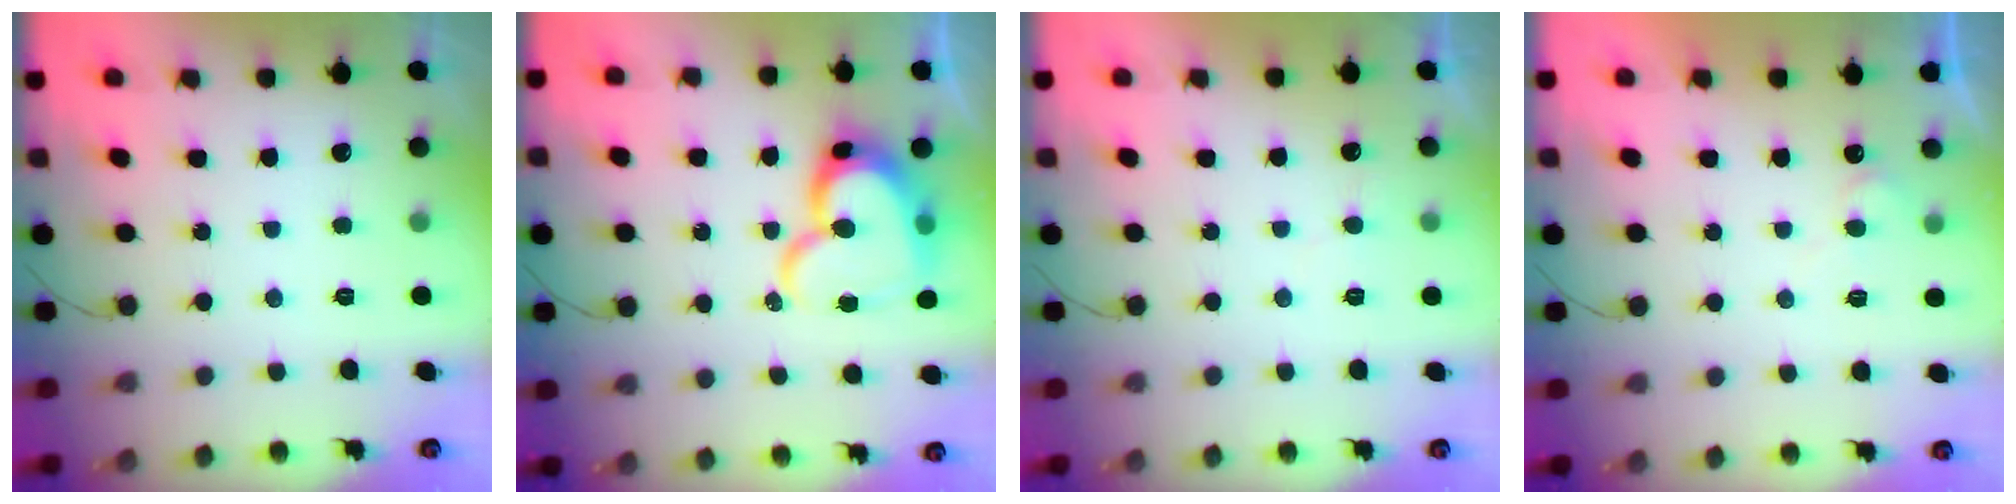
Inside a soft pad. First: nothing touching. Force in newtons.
{"total": 17.1, "press": 17.0, "slide": 1.8}
{"total": 4.6, "press": 4.6, "slide": 0.3}
{"total": 5.5, "press": 5.5, "slide": 0.4}